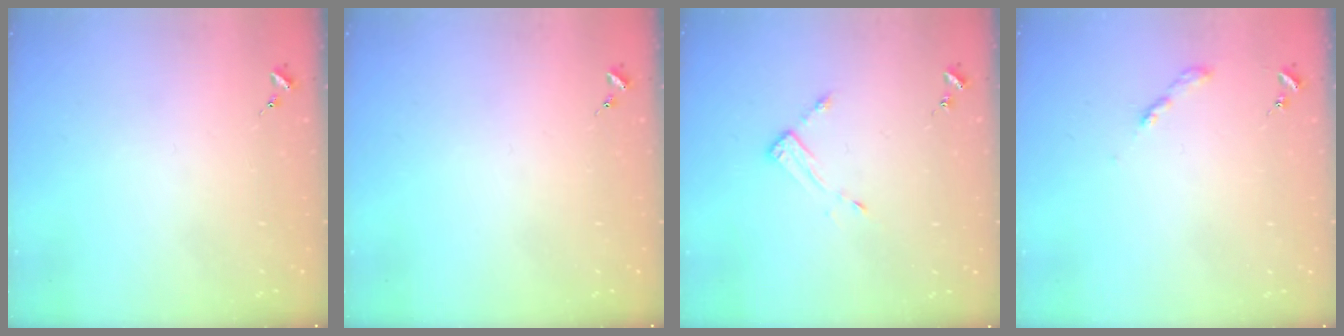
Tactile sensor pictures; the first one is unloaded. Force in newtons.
{"total": 0.0}
{"total": 3.9, "press": 3.9, "slide": 0.2}
{"total": 2.6, "press": 2.6, "slide": 0.3}